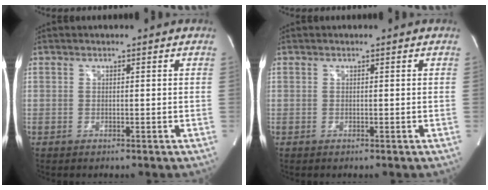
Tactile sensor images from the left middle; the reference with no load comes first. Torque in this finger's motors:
{"motor_torque": [0.51, -0.36, 0.09, 0.01]}